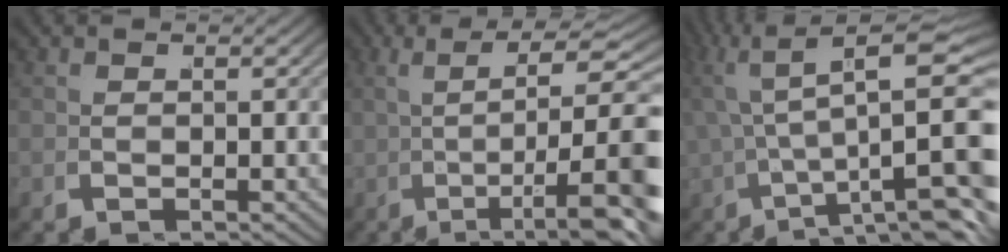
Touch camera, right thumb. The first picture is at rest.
{"total": 11.0, "force": [0.2, 4.2, 10.1], "torque": [-0.160, -0.024, 0.026]}
{"total": 11.5, "force": [2.9, 5.0, 10.0], "torque": [-0.143, -0.003, 0.057]}